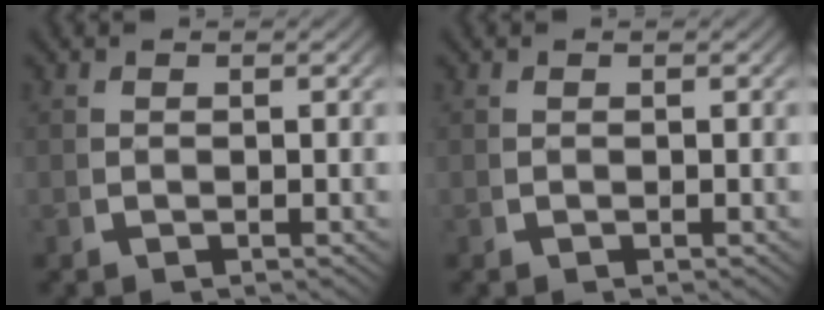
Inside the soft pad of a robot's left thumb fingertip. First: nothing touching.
{"total": 0.0}